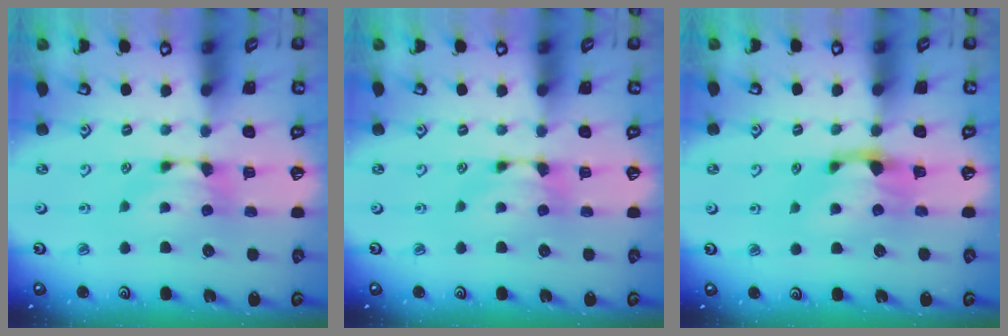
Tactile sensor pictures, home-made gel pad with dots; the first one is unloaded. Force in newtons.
{"total": 0.0}
{"total": 1.7, "press": 0.9, "slide": 1.4}